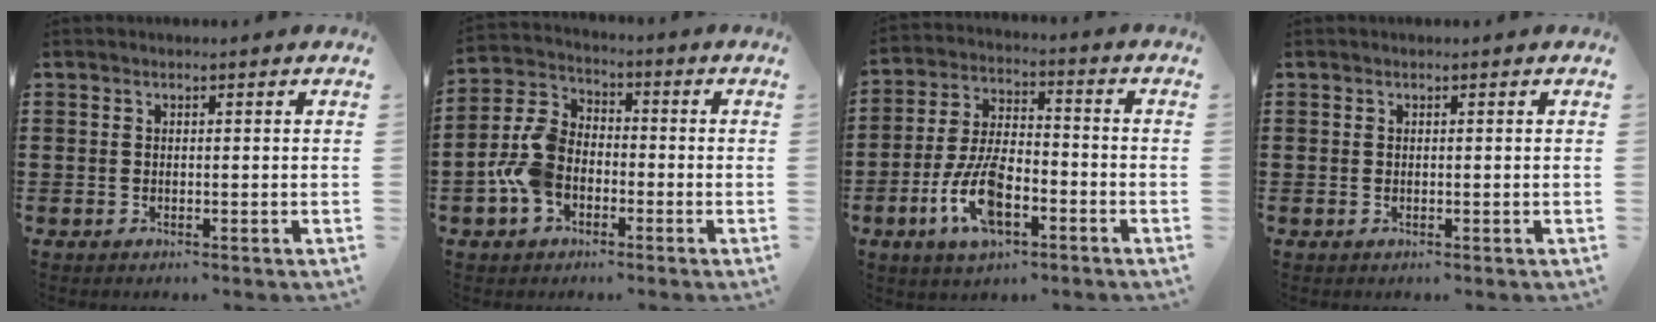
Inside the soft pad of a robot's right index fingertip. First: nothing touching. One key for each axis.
{"total": 8.2, "fx": -2.5, "fy": 5.8, "fz": 5.1, "tx": -0.148, "ty": 0.007, "tz": -0.057}
{"total": 10.1, "fx": -4.2, "fy": 4.6, "fz": 8.0, "tx": -0.181, "ty": -0.001, "tz": -0.080}
{"total": 0.0}